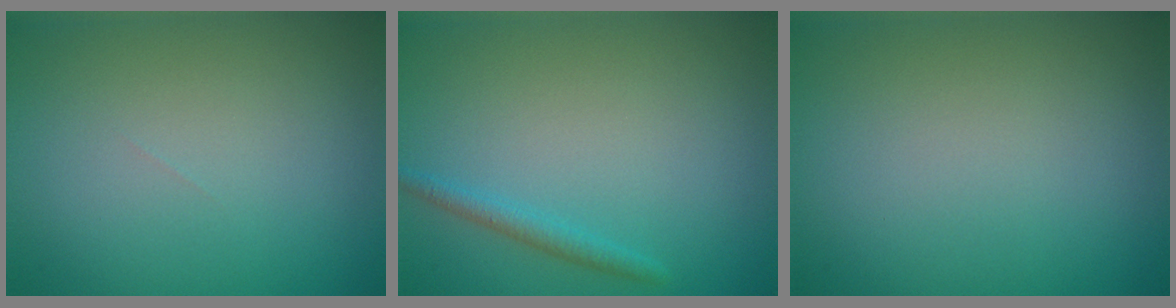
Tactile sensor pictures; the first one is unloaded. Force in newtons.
{"total": 1.4, "press": 1.4, "slide": 0.1}
{"total": 0.0}